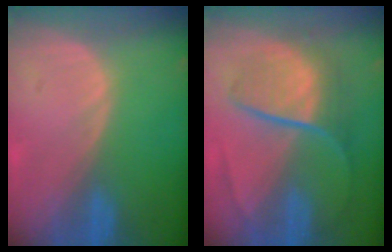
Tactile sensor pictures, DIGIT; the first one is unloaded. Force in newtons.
{"total": 8.9, "press": 7.6, "slide": 4.5}